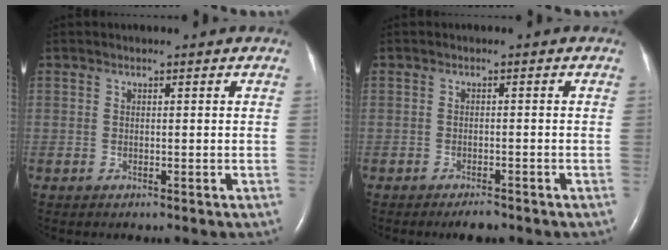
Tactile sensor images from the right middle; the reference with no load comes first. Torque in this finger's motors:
{"motor_torque": [-0.02, 0.03, 0.01, 0.00]}